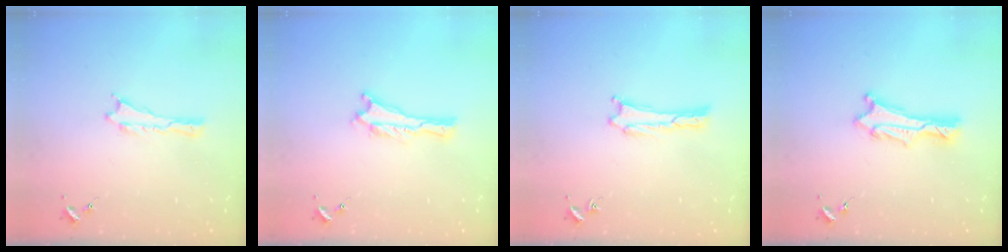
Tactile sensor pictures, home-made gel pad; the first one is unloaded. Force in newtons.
{"total": 0.0}
{"total": 0.0}
{"total": 1.5, "press": 1.5, "slide": 0.1}